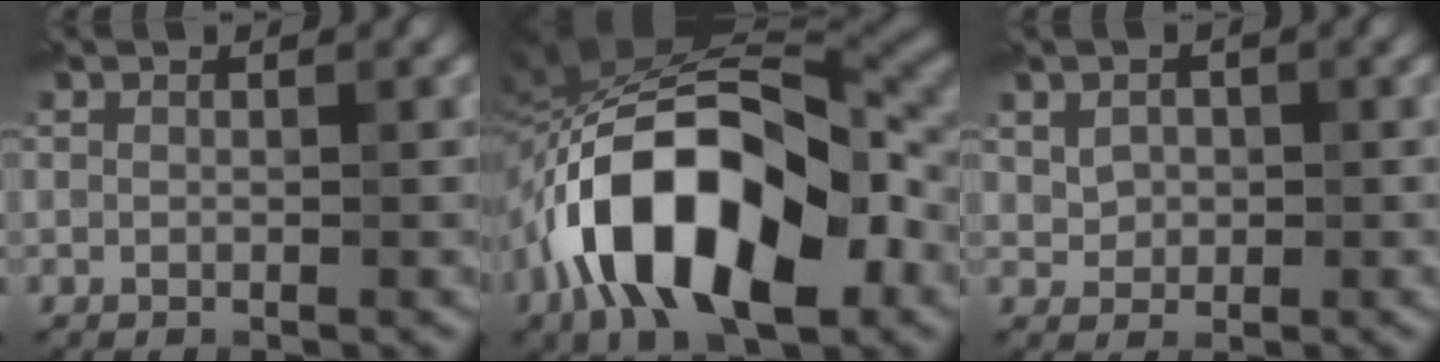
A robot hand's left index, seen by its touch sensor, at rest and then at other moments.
{"total": 13.5, "force": [-5.2, 6.6, 10.6], "torque": [-0.181, 0.018, -0.095]}
{"total": 2.6, "force": [0.7, 1.9, 1.5], "torque": [-0.024, 0.012, 0.015]}